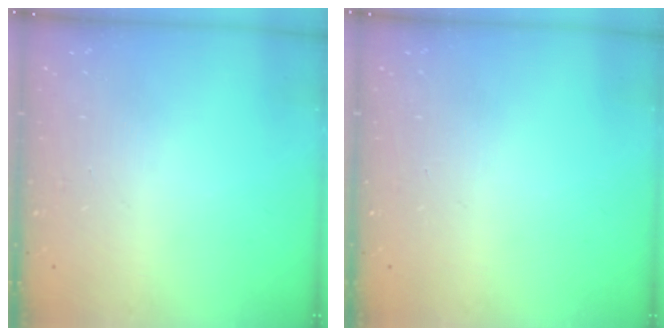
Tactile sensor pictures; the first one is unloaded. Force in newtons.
{"total": 0.0}